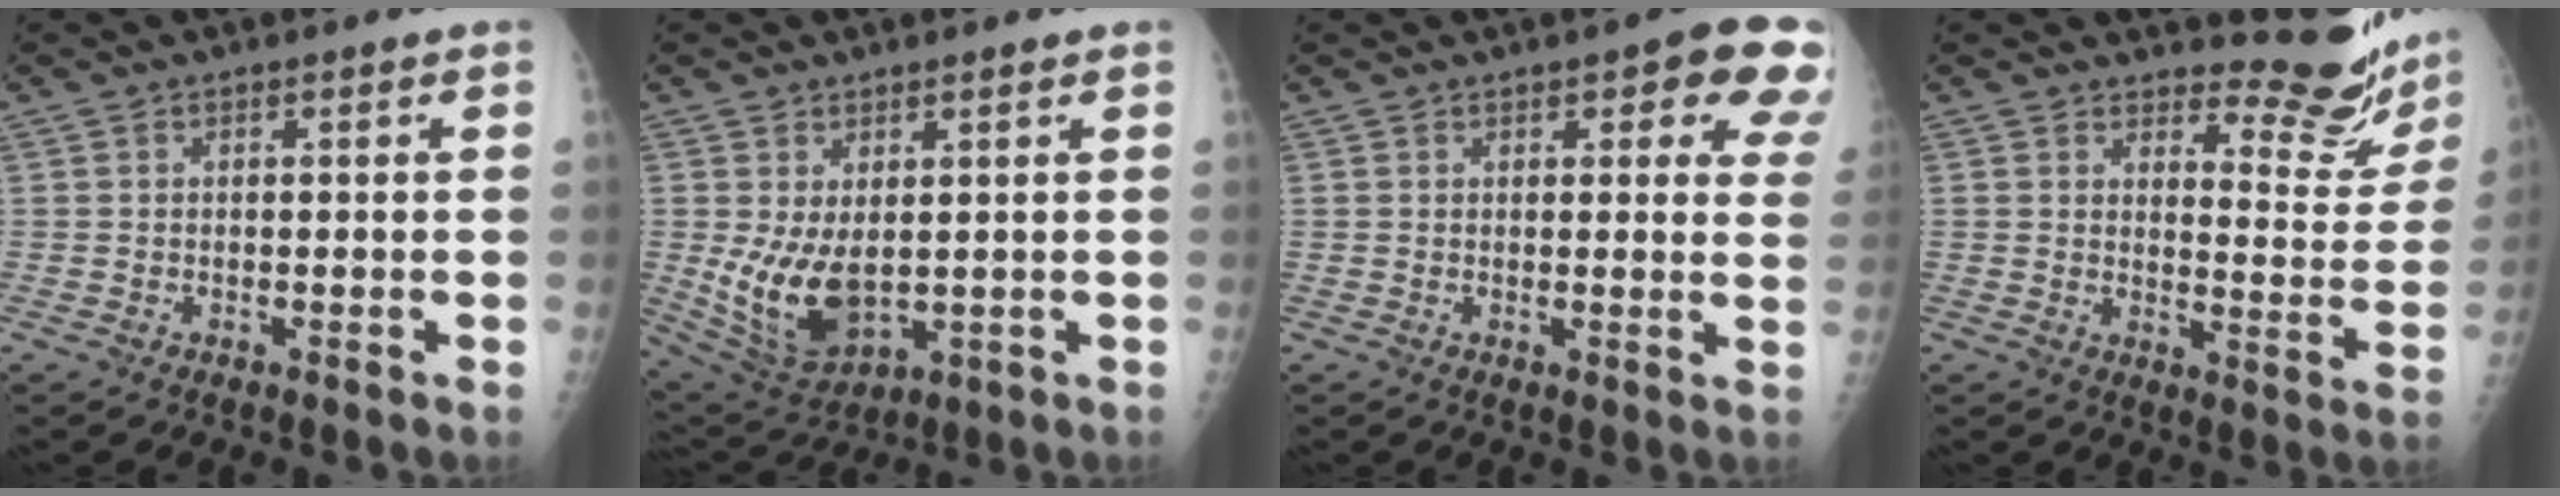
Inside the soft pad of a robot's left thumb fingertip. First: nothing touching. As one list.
[{"total": 10.1, "force": [0.8, 5.7, 8.3], "torque": [-0.142, -0.026, 0.037]}, {"total": 10.4, "force": [5.6, 3.8, 7.9], "torque": [-0.050, -0.017, 0.055]}, {"total": 11.8, "force": [11.5, 2.1, 1.8], "torque": [0.006, -0.141, 0.135]}]